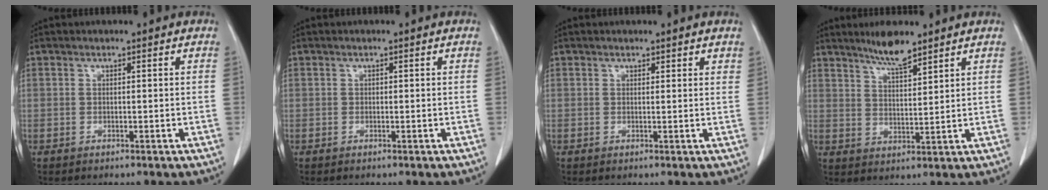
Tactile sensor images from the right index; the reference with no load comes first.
{"total": 0.0}
{"total": 1.3, "force": [1.1, 0.6, 0.4], "torque": [0.002, 0.002, 0.011]}
{"total": 5.8, "force": [4.7, 0.6, 3.2], "torque": [-0.062, 0.000, 0.086]}